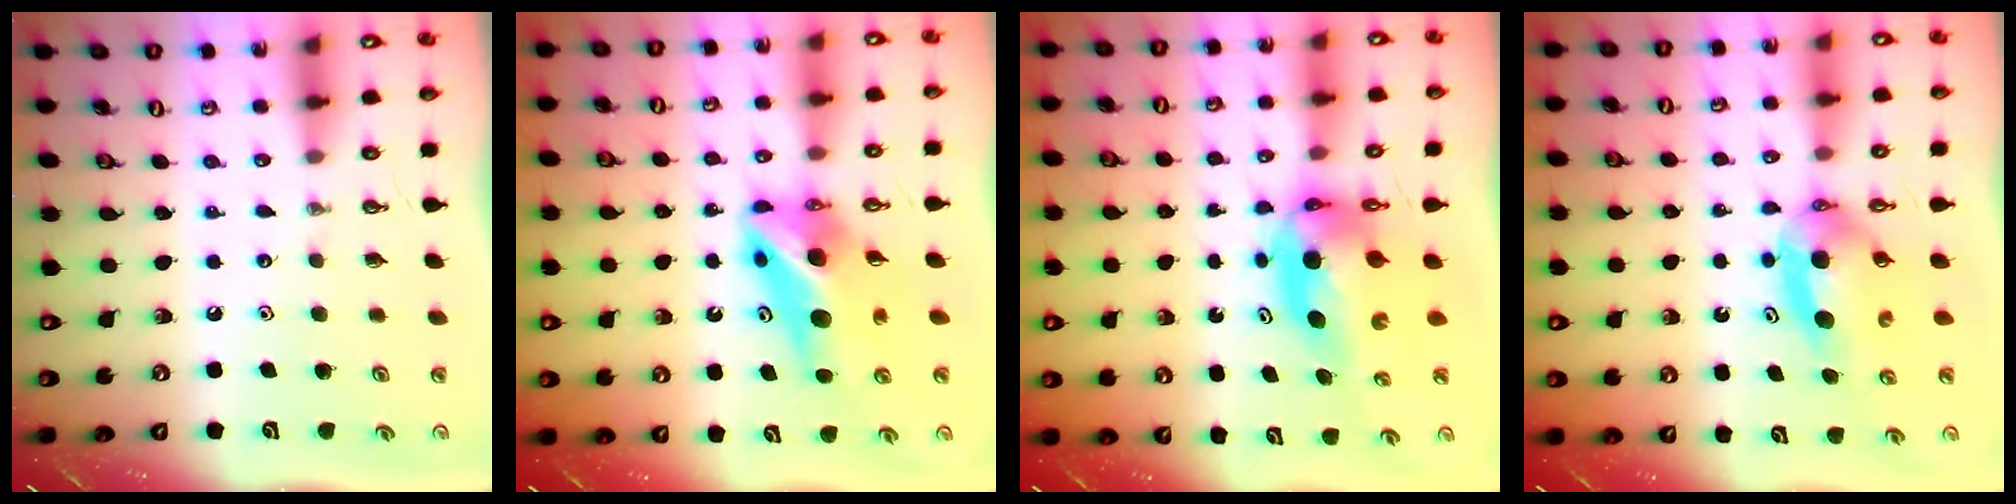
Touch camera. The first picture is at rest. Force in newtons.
{"total": 12.2, "press": 12.1, "slide": 1.1}
{"total": 6.8, "press": 6.7, "slide": 1.1}
{"total": 5.8, "press": 5.5, "slide": 2.1}